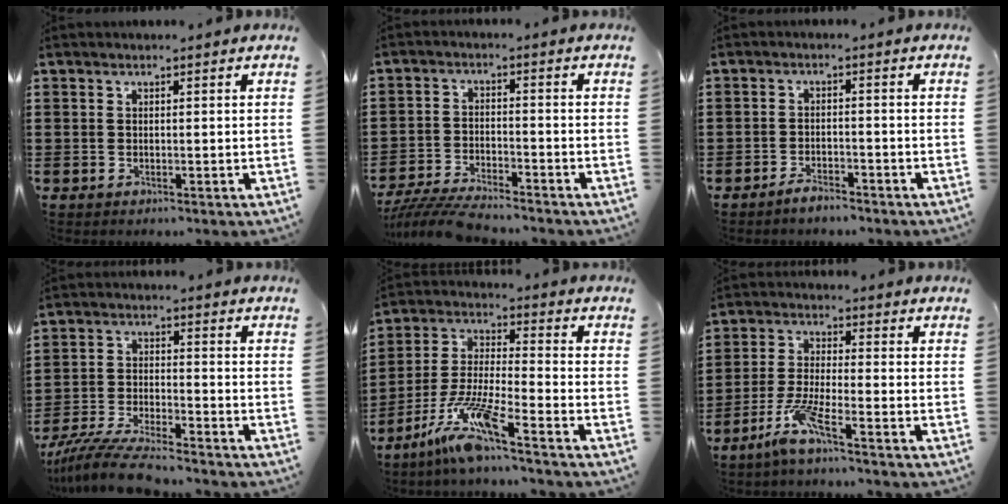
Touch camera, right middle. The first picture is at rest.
{"total": 5.5, "force": [-5.3, 0.3, 1.4], "torque": [-0.042, -0.007, -0.110]}
{"total": 2.4, "force": [-2.3, 0.5, 0.8], "torque": [-0.017, 0.004, -0.044]}
{"total": 7.6, "force": [-7.0, 0.4, 2.9], "torque": [-0.065, -0.005, -0.137]}
{"total": 9.8, "force": [-7.5, 0.4, 6.4], "torque": [-0.146, -0.012, -0.152]}
{"total": 5.9, "force": [-3.9, 0.4, 4.4], "torque": [-0.099, -0.011, -0.076]}